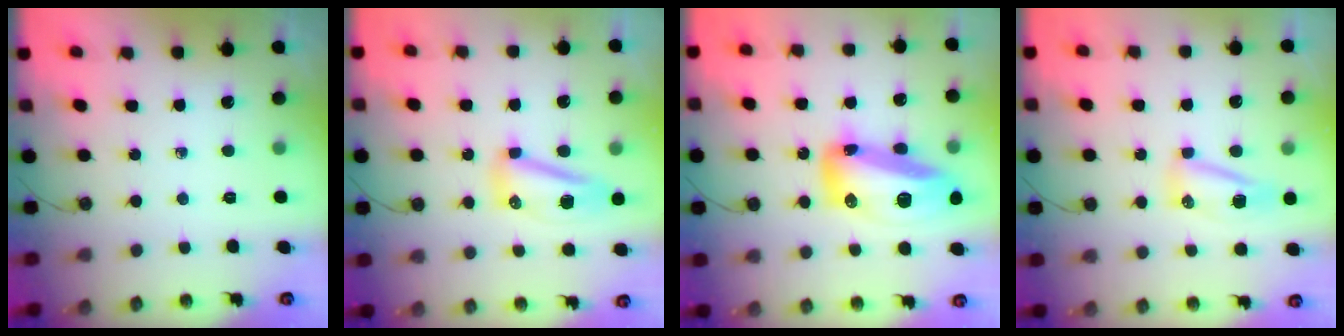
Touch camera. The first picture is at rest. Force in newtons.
{"total": 9.9, "press": 9.9, "slide": 0.8}
{"total": 18.3, "press": 18.2, "slide": 1.6}
{"total": 7.0, "press": 7.0, "slide": 0.6}